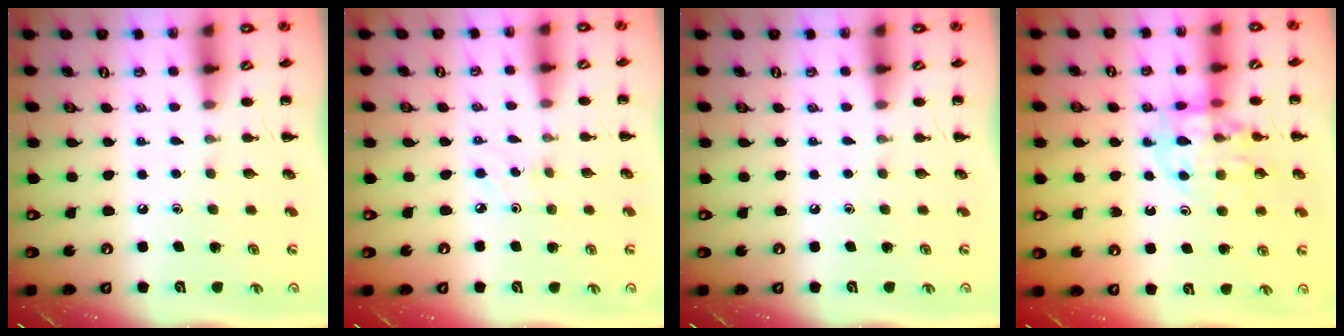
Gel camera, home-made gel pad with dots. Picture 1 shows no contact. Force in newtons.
{"total": 2.1, "press": 2.0, "slide": 0.8}
{"total": 0.0}
{"total": 11.0, "press": 10.9, "slide": 1.8}